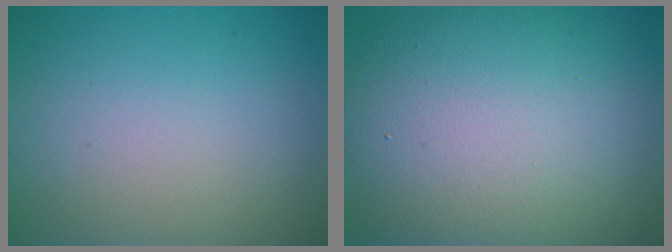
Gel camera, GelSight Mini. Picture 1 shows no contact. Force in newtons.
{"total": 14.6, "press": 14.6, "slide": 0.3}